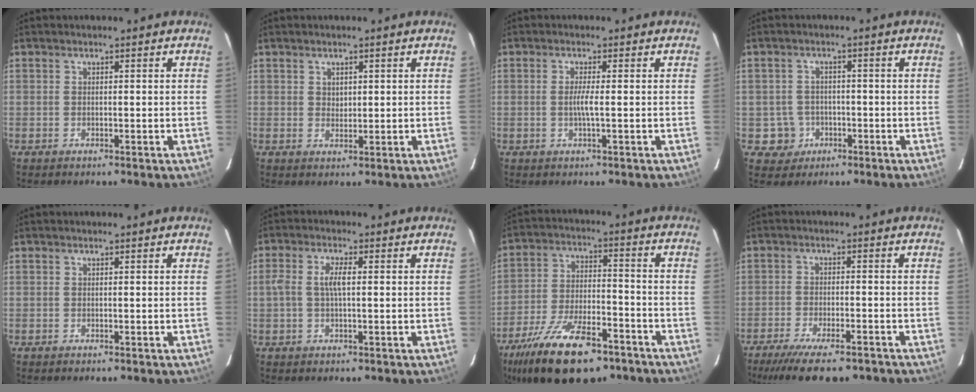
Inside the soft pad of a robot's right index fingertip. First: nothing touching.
{"total": 1.7, "force": [0.7, 1.4, 0.7], "torque": [-0.006, 0.003, 0.014]}
{"total": 2.4, "force": [-0.4, -0.3, 2.3], "torque": [-0.043, -0.003, -0.010]}
{"total": 5.1, "force": [-1.6, 4.8, 0.2], "torque": [-0.014, 0.023, -0.018]}
{"total": 0.0}
{"total": 4.0, "force": [0.1, 1.2, 3.8], "torque": [-0.075, 0.005, 0.002]}
{"total": 20.4, "force": [-13.8, 7.9, 12.7], "torque": [-0.254, -0.031, -0.226]}
{"total": 13.5, "force": [-10.7, 3.6, 7.5], "torque": [-0.160, -0.038, -0.167]}